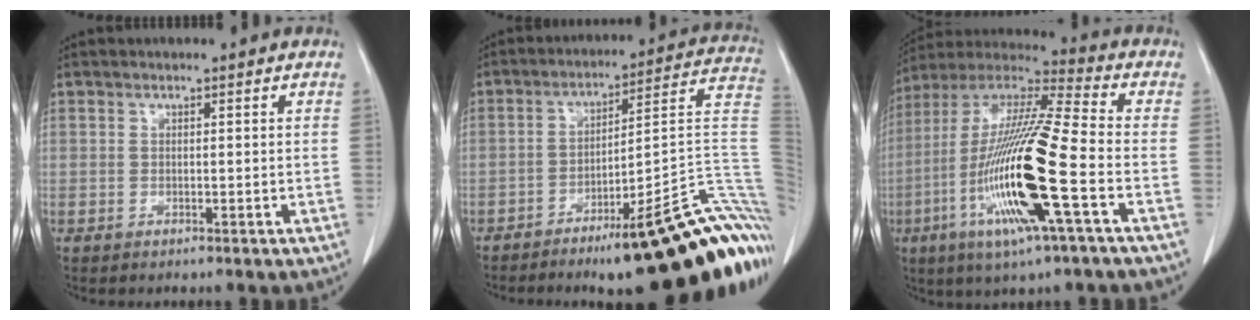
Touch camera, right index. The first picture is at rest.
{"total": 26.6, "force": [-13.7, 4.6, 22.3], "torque": [-0.179, 0.027, -0.184]}
{"total": 20.9, "force": [-6.1, 0.9, 19.9], "torque": [-0.422, -0.025, -0.124]}